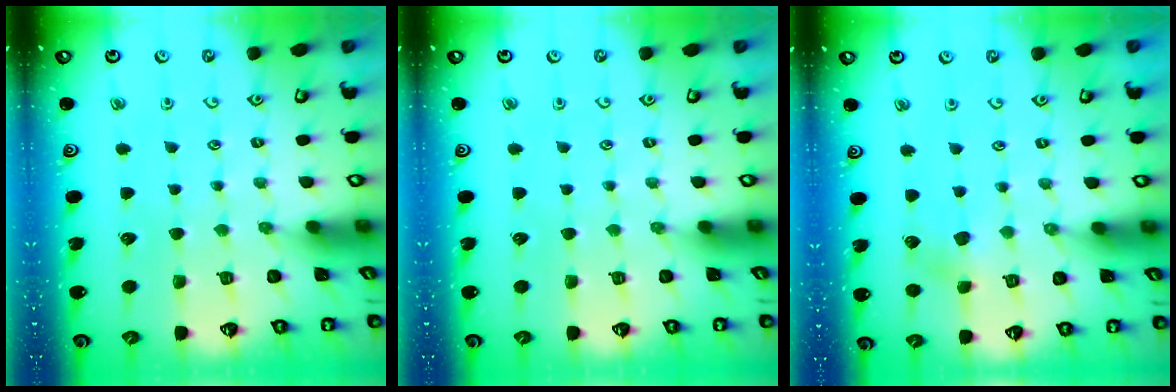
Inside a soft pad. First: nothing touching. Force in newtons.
{"total": 0.0}
{"total": 3.9, "press": 3.8, "slide": 0.4}